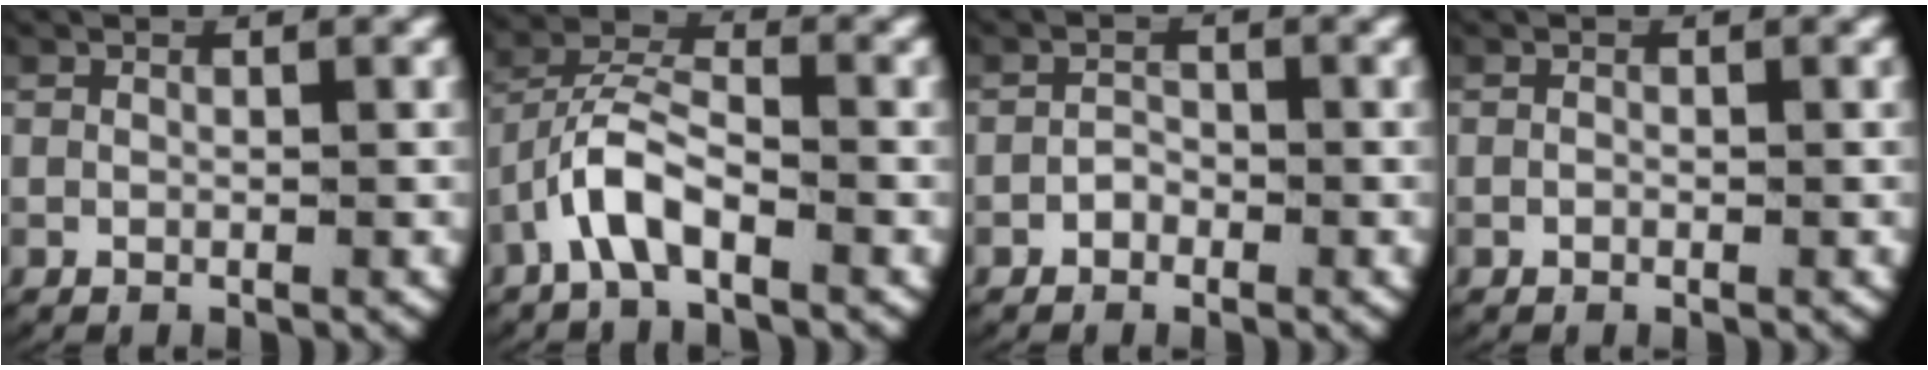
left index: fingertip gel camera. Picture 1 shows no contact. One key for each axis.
{"total": 4.0, "fx": -1.0, "fy": 2.5, "fz": 2.9, "tx": -0.068, "ty": -0.004, "tz": -0.027}
{"total": 1.4, "fx": -0.9, "fy": 1.1, "fz": 0.2, "tx": -0.007, "ty": -0.006, "tz": -0.015}
{"total": 0.0}